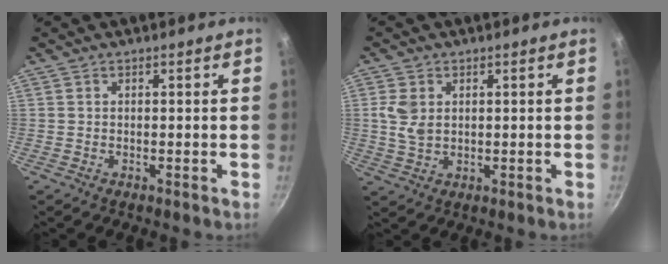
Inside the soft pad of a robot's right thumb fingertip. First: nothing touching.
{"total": 4.9, "force": [1.1, 3.5, 3.3], "torque": [-0.061, -0.004, 0.023]}